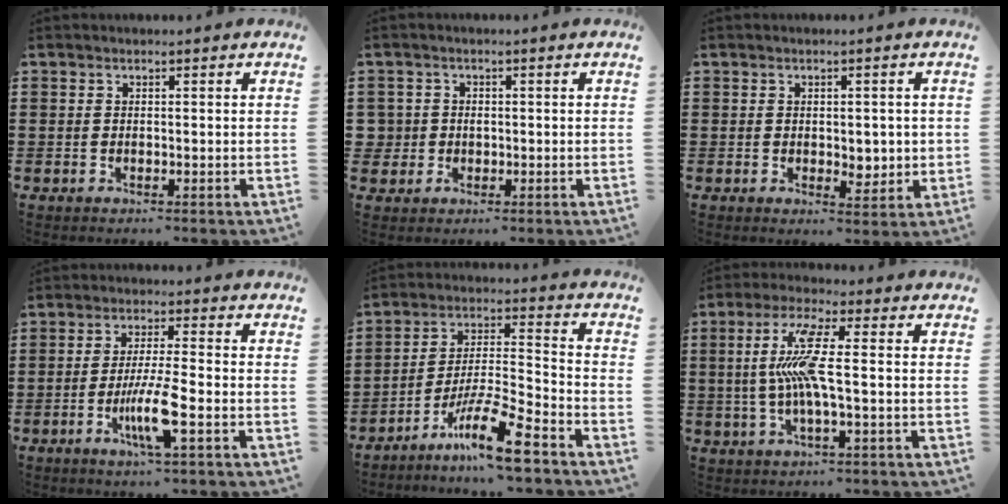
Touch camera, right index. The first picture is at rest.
{"total": 2.2, "force": [-0.2, 2.1, 0.3], "torque": [-0.019, 0.004, -0.007]}
{"total": 5.6, "force": [1.2, 4.1, 3.6], "torque": [-0.049, -0.007, 0.016]}
{"total": 7.5, "force": [-2.7, 0.5, 6.9], "torque": [-0.140, -0.019, -0.051]}
{"total": 11.6, "force": [-8.5, 1.1, 7.9], "torque": [-0.147, 0.013, -0.165]}
{"total": 8.1, "force": [-0.4, 0.9, 8.0], "torque": [-0.173, -0.012, -0.020]}